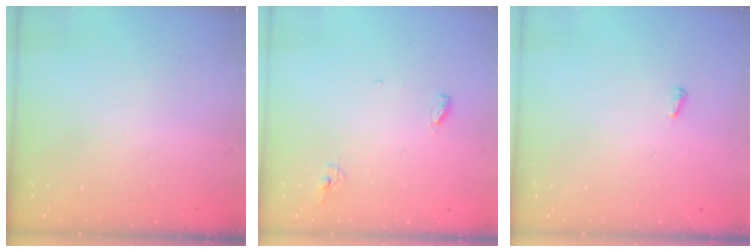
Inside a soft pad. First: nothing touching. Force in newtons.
{"total": 4.8, "press": 4.8, "slide": 0.3}
{"total": 2.9, "press": 2.9, "slide": 0.3}